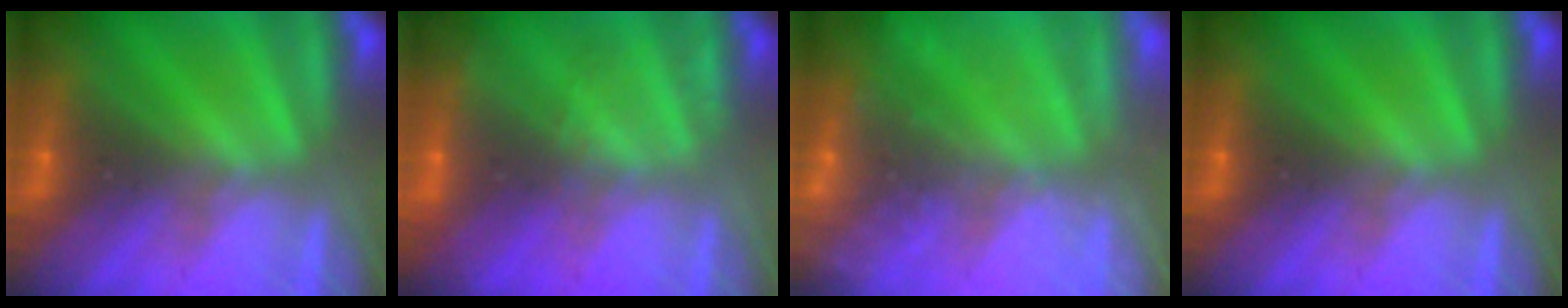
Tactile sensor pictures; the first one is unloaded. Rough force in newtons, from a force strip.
{"total": 2.2}
{"total": 2.4}
{"total": 0.0}